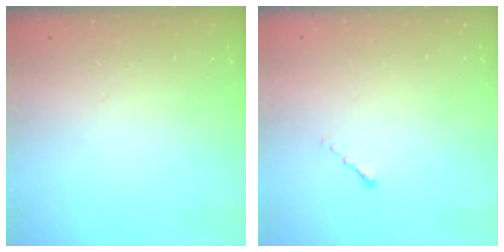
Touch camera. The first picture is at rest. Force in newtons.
{"total": 0.0}